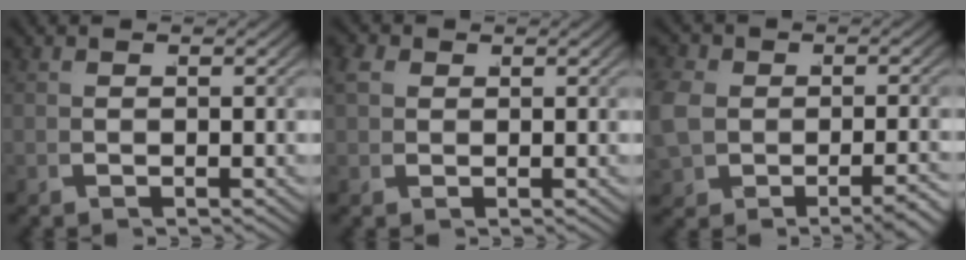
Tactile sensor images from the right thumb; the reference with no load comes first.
{"total": 1.4, "force": [0.6, 1.1, 0.7], "torque": [-0.016, -0.002, 0.011]}
{"total": 4.2, "force": [-1.3, 3.2, 2.3], "torque": [-0.062, -0.010, -0.017]}